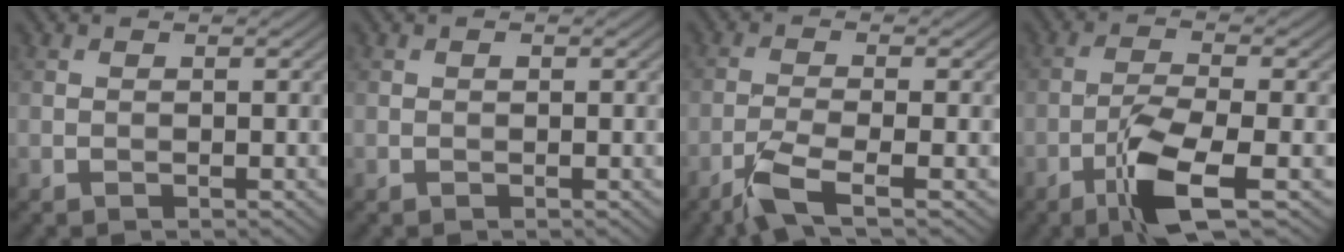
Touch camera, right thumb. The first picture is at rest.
{"total": 0.0}
{"total": 5.0, "force": [-3.1, 0.7, 3.9], "torque": [-0.078, 0.000, -0.074]}
{"total": 7.2, "force": [-3.6, 1.5, 6.1], "torque": [-0.122, 0.003, -0.076]}